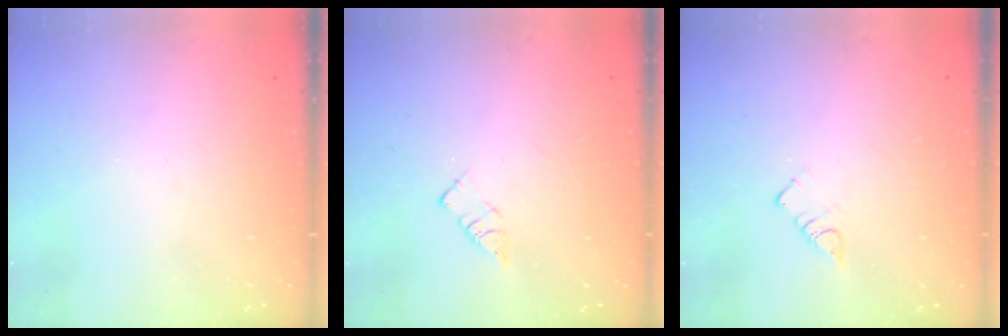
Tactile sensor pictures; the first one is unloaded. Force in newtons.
{"total": 3.1, "press": 3.1, "slide": 0.2}
{"total": 2.9, "press": 2.9, "slide": 0.5}